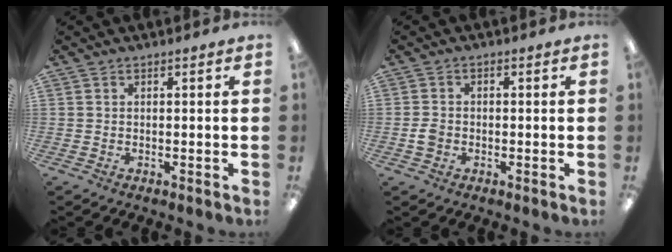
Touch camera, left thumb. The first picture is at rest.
{"total": 2.7, "force": [-0.8, 2.1, 1.4], "torque": [-0.024, 0.005, -0.015]}